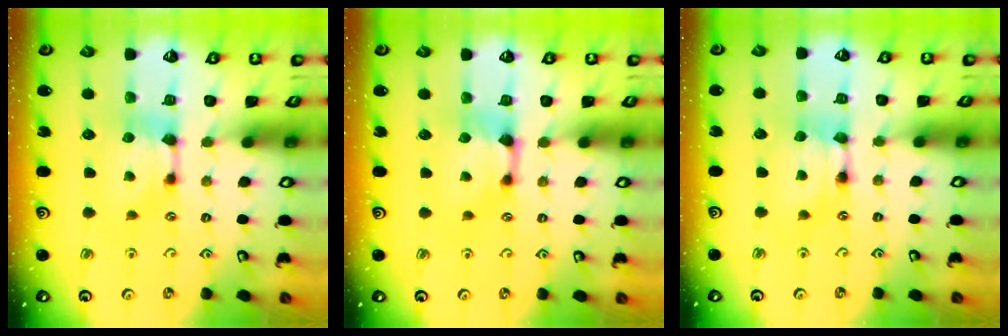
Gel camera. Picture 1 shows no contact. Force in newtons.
{"total": 1.0, "press": 0.4, "slide": 1.0}
{"total": 1.8, "press": 1.8, "slide": 0.1}